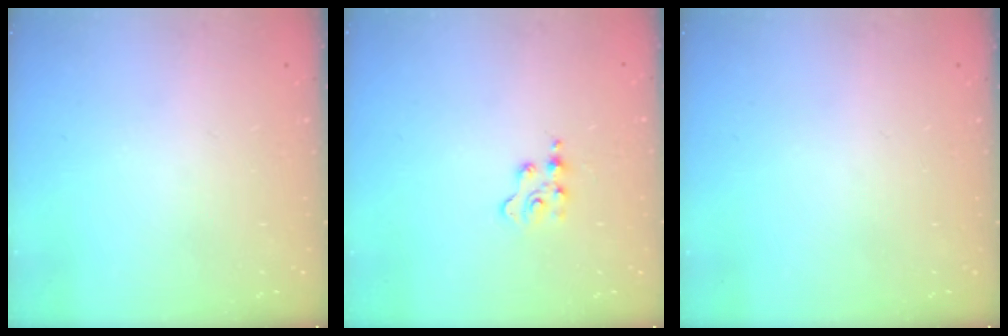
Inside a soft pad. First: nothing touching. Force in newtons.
{"total": 3.1, "press": 3.1, "slide": 0.5}
{"total": 0.0}